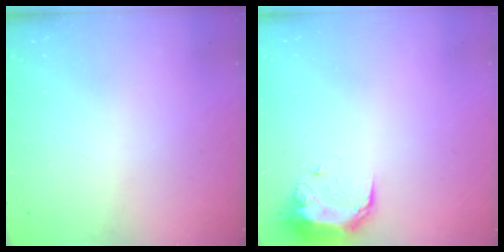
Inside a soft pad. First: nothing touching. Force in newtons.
{"total": 9.3, "press": 9.3, "slide": 0.7}